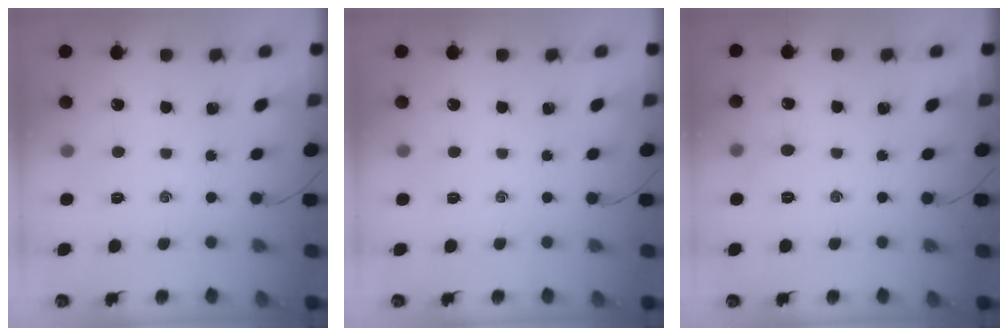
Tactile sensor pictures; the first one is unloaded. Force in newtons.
{"total": 0.0}
{"total": 3.5, "press": 3.3, "slide": 1.1}